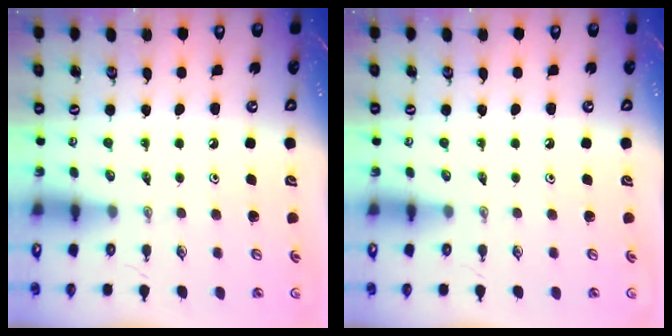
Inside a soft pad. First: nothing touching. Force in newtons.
{"total": 0.0}